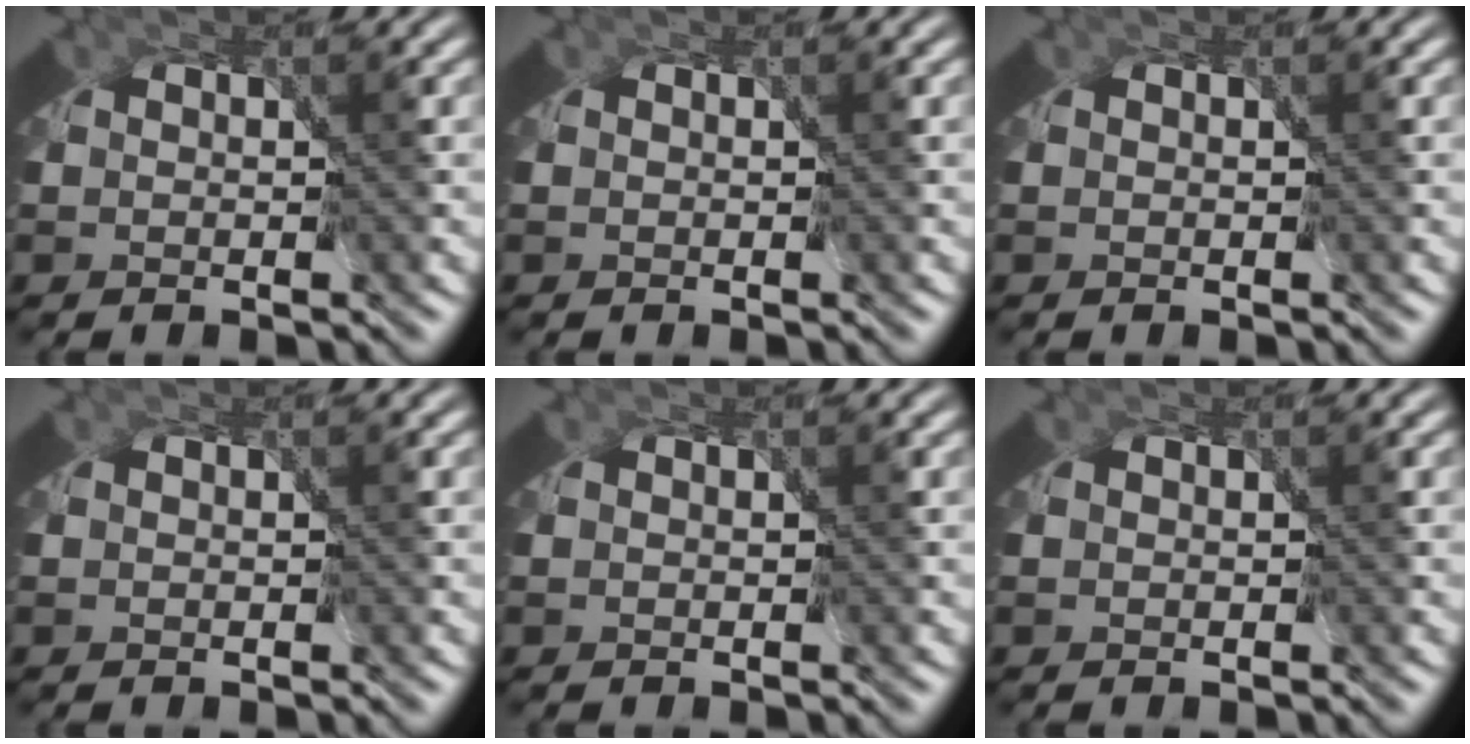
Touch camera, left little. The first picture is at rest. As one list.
[{"total": 0.0}, {"total": 0.0}, {"total": 0.0}, {"total": 0.0}, {"total": 0.0}]